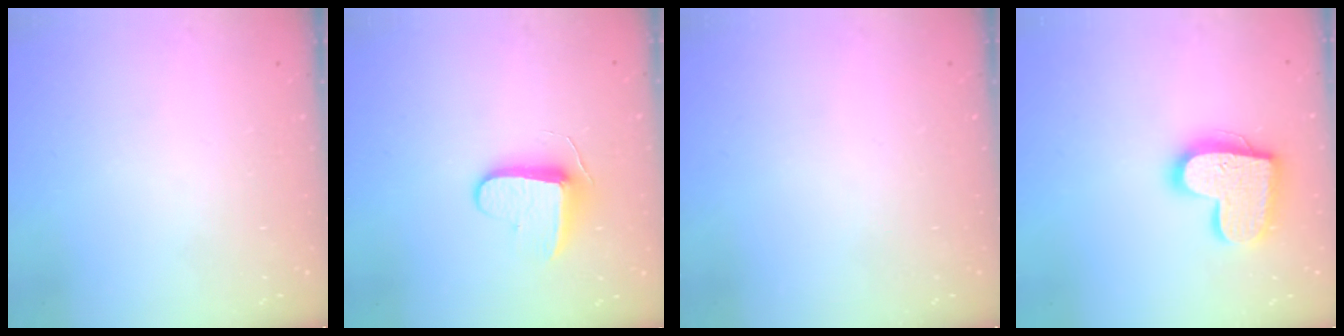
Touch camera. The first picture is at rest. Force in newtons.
{"total": 8.7, "press": 8.7, "slide": 0.5}
{"total": 0.0}
{"total": 17.4, "press": 17.3, "slide": 1.4}